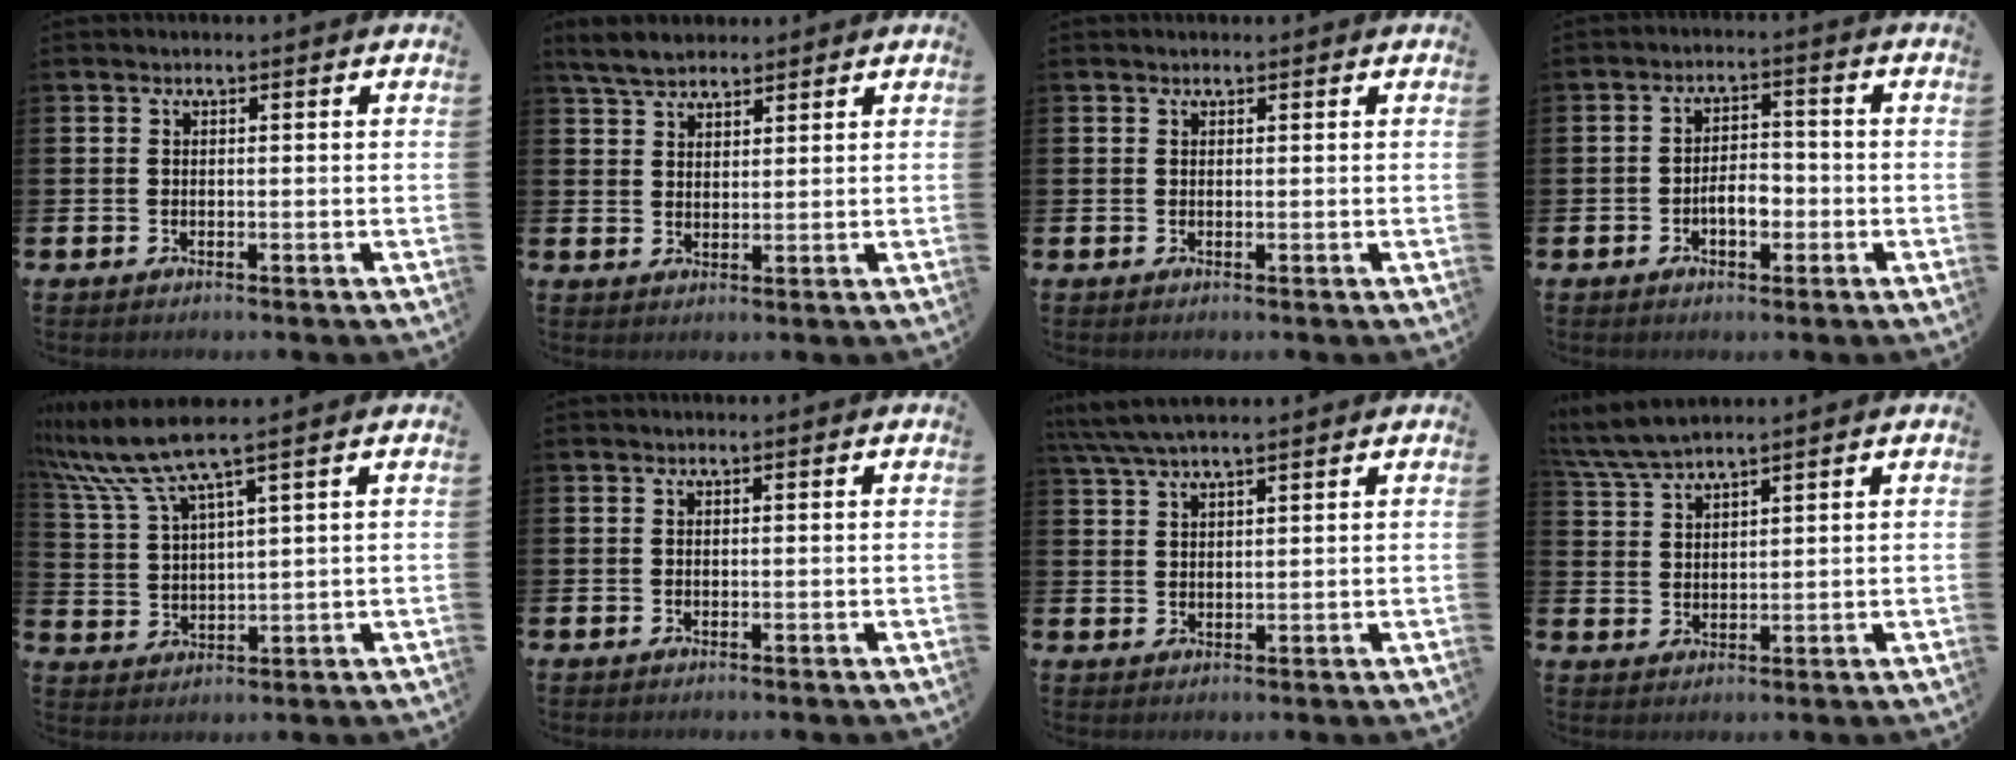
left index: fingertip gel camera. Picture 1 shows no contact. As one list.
[{"total": 4.5, "force": [4.1, 1.4, 1.2], "torque": [-0.043, -0.002, 0.079]}, {"total": 0.6, "force": [0.5, 0.2, 0.0], "torque": [0.007, -0.002, 0.008]}, {"total": 3.7, "force": [-1.3, 1.9, 2.9], "torque": [-0.043, 0.004, -0.028]}, {"total": 7.8, "force": [6.4, 0.5, 4.4], "torque": [-0.114, -0.018, 0.115]}, {"total": 0.0}, {"total": 4.9, "force": [4.4, 0.6, 2.2], "torque": [-0.053, -0.009, 0.081]}, {"total": 4.8, "force": [4.6, 0.3, 1.5], "torque": [-0.050, -0.013, 0.085]}]